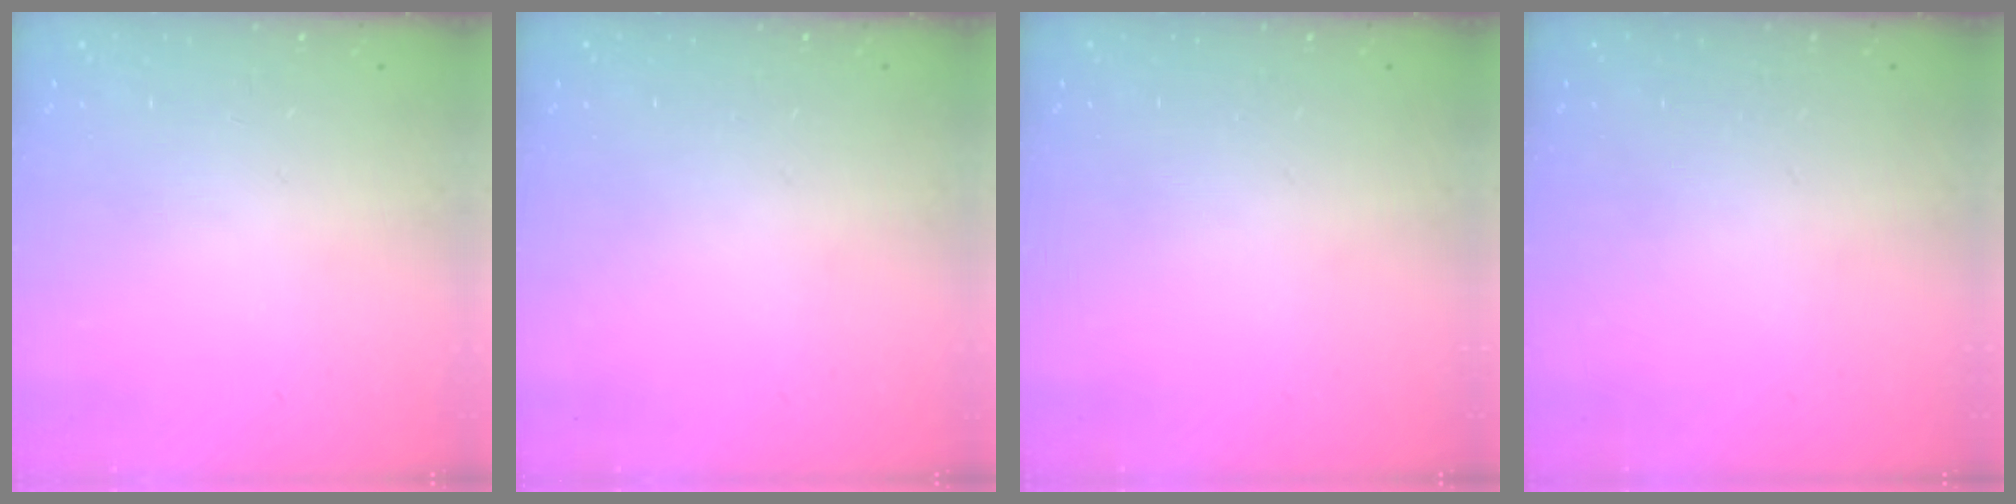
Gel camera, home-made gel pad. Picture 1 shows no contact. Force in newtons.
{"total": 0.0}
{"total": 0.0}
{"total": 0.0}